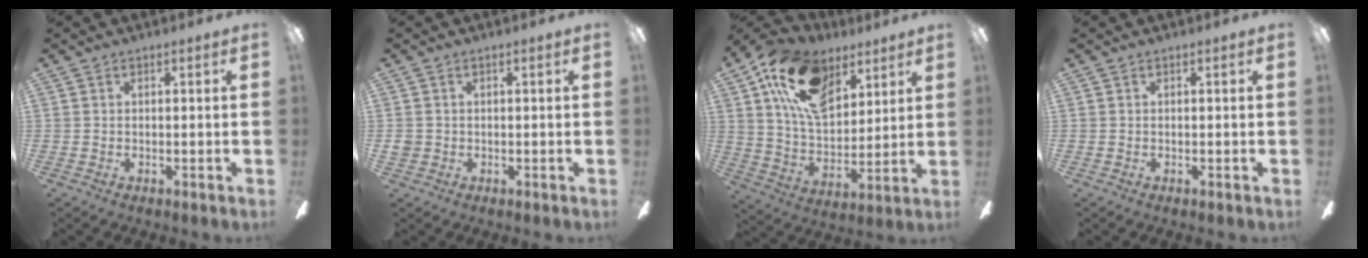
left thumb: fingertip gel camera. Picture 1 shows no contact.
{"total": 1.9, "force": [-0.1, 1.8, 0.7], "torque": [-0.013, 0.005, -0.002]}
{"total": 19.3, "force": [10.8, 11.4, 11.2], "torque": [-0.202, -0.031, 0.199]}
{"total": 0.0}